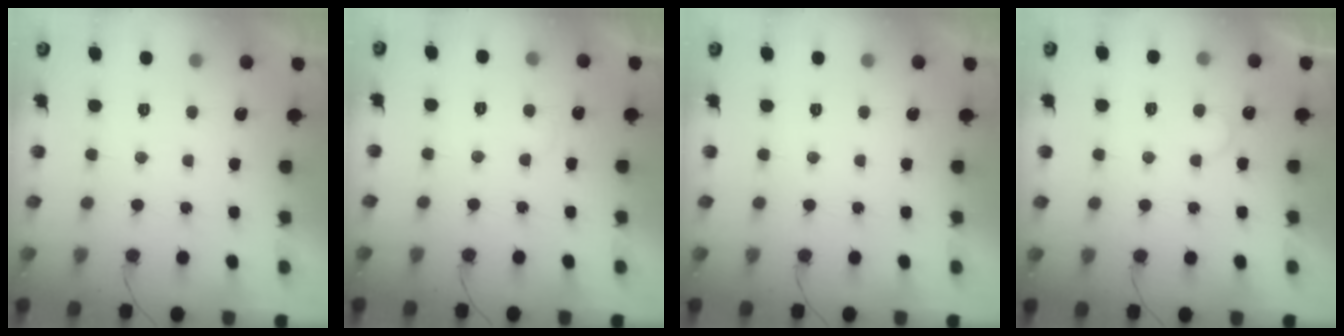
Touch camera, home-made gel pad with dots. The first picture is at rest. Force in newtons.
{"total": 4.5, "press": 4.5, "slide": 0.3}
{"total": 0.0}
{"total": 5.5, "press": 5.5, "slide": 0.4}